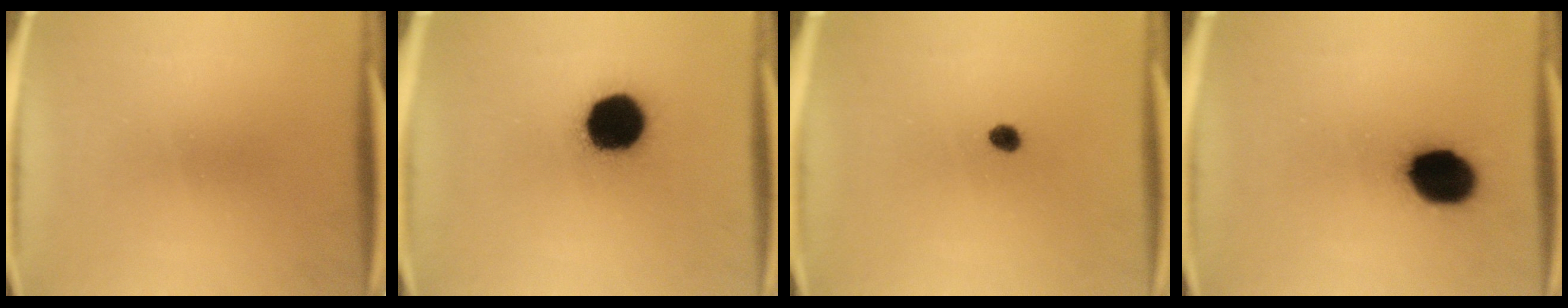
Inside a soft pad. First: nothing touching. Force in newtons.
{"total": 17.0}
{"total": 2.1}
{"total": 11.9}